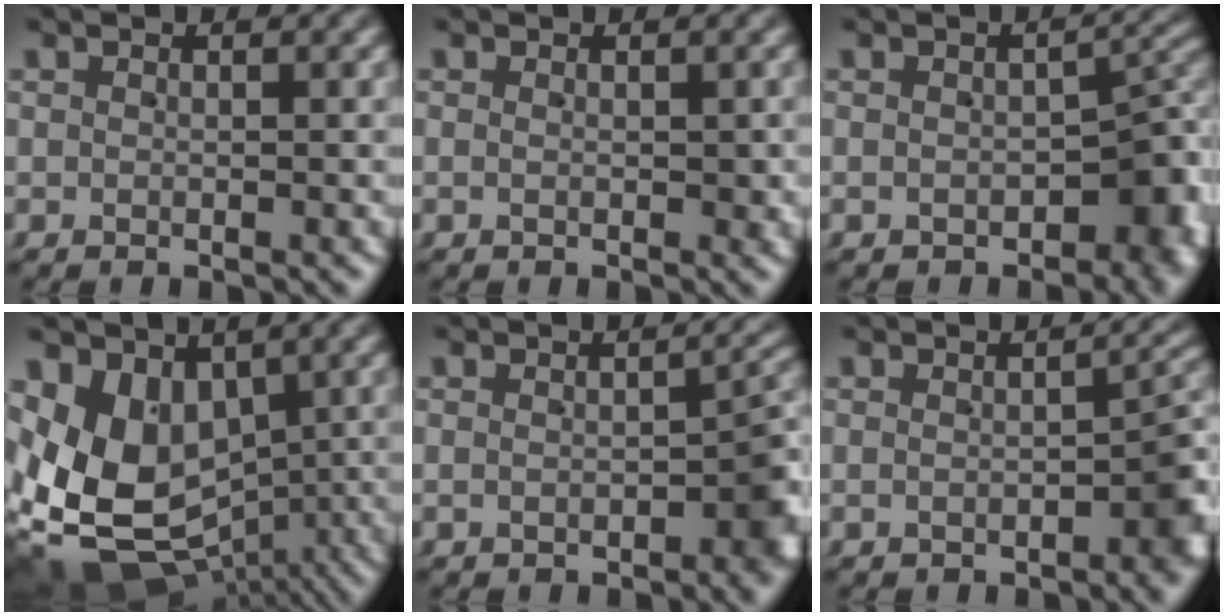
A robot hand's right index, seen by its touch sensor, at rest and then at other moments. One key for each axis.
{"total": 0.6, "fx": -0.1, "fy": 0.3, "fz": 0.5, "tx": -0.010, "ty": -0.005, "tz": 0.001}
{"total": 5.6, "fx": -2.6, "fy": 3.0, "fz": 3.9, "tx": -0.035, "ty": -0.005, "tz": -0.034}
{"total": 16.8, "fx": -5.2, "fy": 12.7, "fz": 9.7, "tx": -0.231, "ty": -0.075, "tz": -0.056}
{"total": 3.7, "fx": -1.3, "fy": 1.6, "fz": 3.0, "tx": -0.029, "ty": -0.005, "tz": -0.020}
{"total": 3.6, "fx": -1.3, "fy": 1.4, "fz": 3.0, "tx": -0.031, "ty": -0.002, "tz": -0.021}